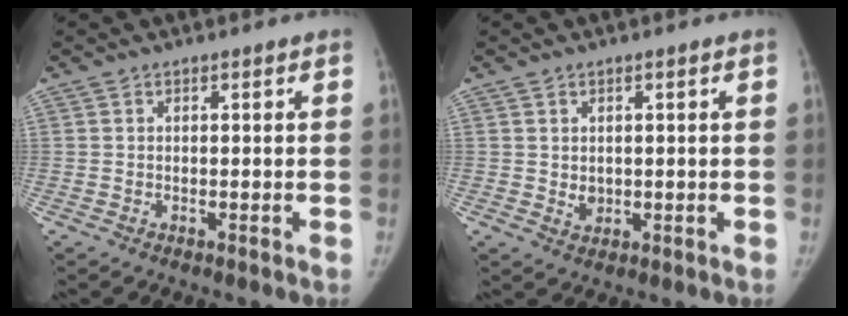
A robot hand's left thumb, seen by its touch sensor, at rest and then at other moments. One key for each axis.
{"total": 1.9, "fx": 0.2, "fy": 1.6, "fz": 1.0, "tx": -0.010, "ty": -0.003, "tz": 0.010}